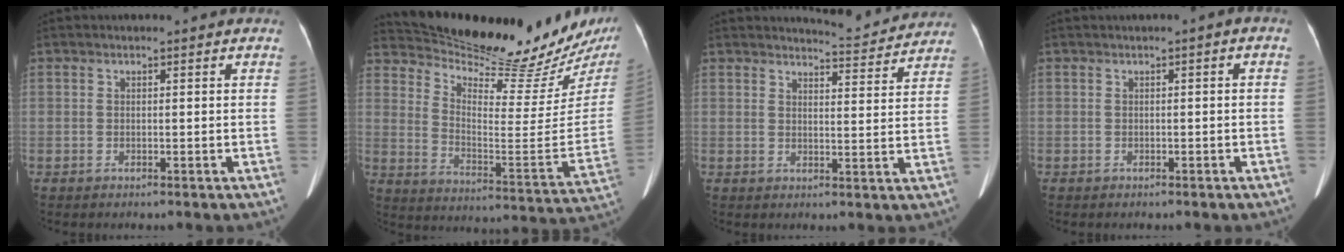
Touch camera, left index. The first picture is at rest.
{"total": 25.2, "force": [23.2, 4.5, 8.5], "torque": [-0.130, -0.081, 0.302]}
{"total": 6.7, "force": [6.7, 0.3, 0.1], "torque": [-0.009, -0.011, 0.080]}
{"total": 1.0, "force": [-0.4, 0.7, 0.5], "torque": [-0.003, 0.006, -0.006]}